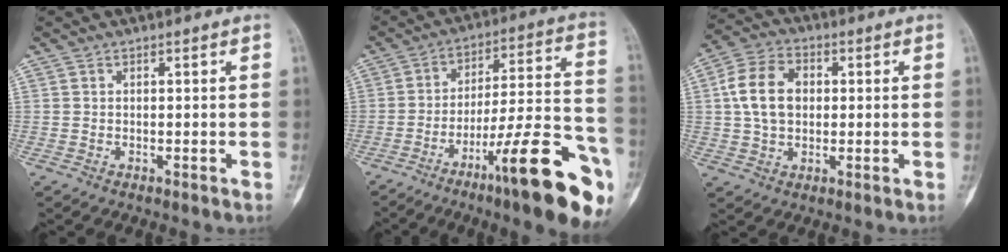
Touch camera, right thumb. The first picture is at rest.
{"total": 22.3, "force": [-11.5, 4.2, 18.7], "torque": [-0.240, 0.069, -0.174]}
{"total": 10.7, "force": [1.3, 7.6, 7.3], "torque": [-0.123, 0.014, 0.017]}